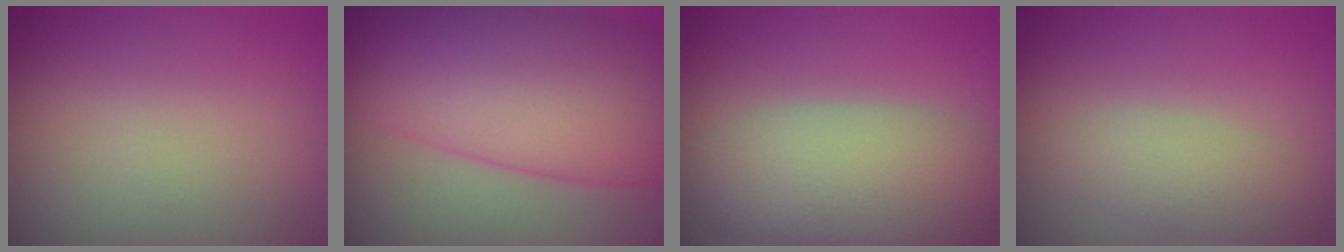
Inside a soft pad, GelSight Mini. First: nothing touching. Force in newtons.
{"total": 12.3, "press": 12.3, "slide": 0.1}
{"total": 7.2, "press": 7.2, "slide": 0.7}
{"total": 2.9, "press": 2.9, "slide": 0.1}